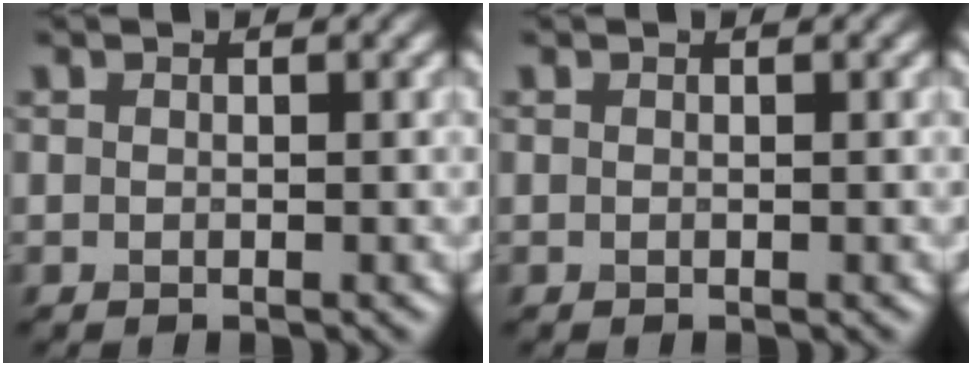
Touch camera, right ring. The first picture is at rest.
{"total": 0.0}